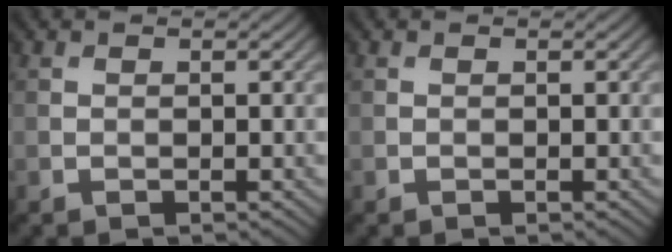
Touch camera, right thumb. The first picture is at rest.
{"total": 0.0}